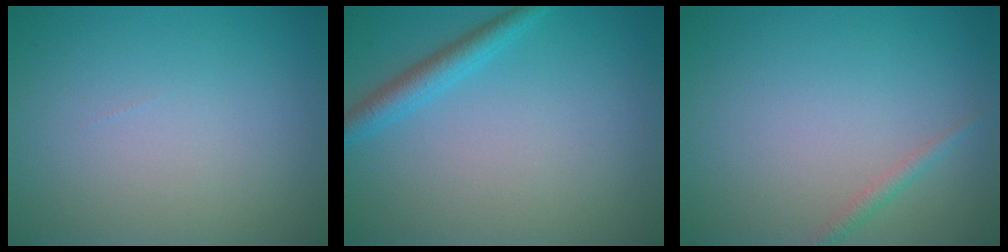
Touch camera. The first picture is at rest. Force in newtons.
{"total": 2.3, "press": 2.3, "slide": 0.2}
{"total": 1.0, "press": 1.0, "slide": 0.0}